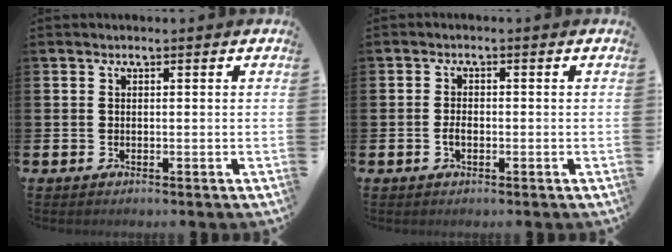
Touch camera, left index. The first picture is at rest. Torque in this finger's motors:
{"motor_torque": [0.17, -0.08, 0.01, 0.05]}